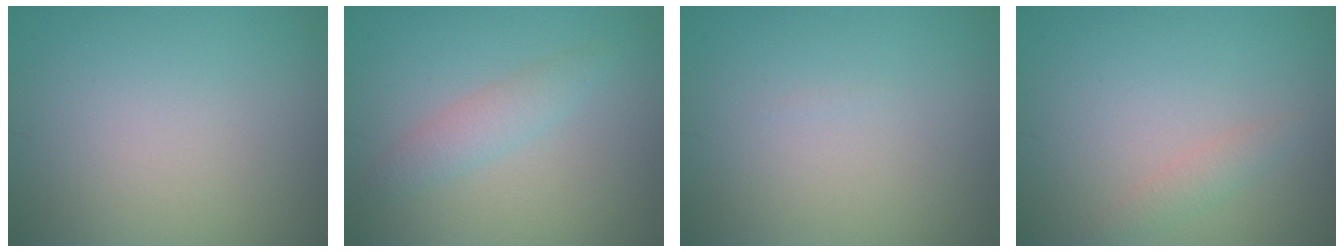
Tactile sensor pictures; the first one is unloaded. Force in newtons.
{"total": 2.1, "press": 2.1, "slide": 0.2}
{"total": 0.0}
{"total": 1.3, "press": 1.3, "slide": 0.1}